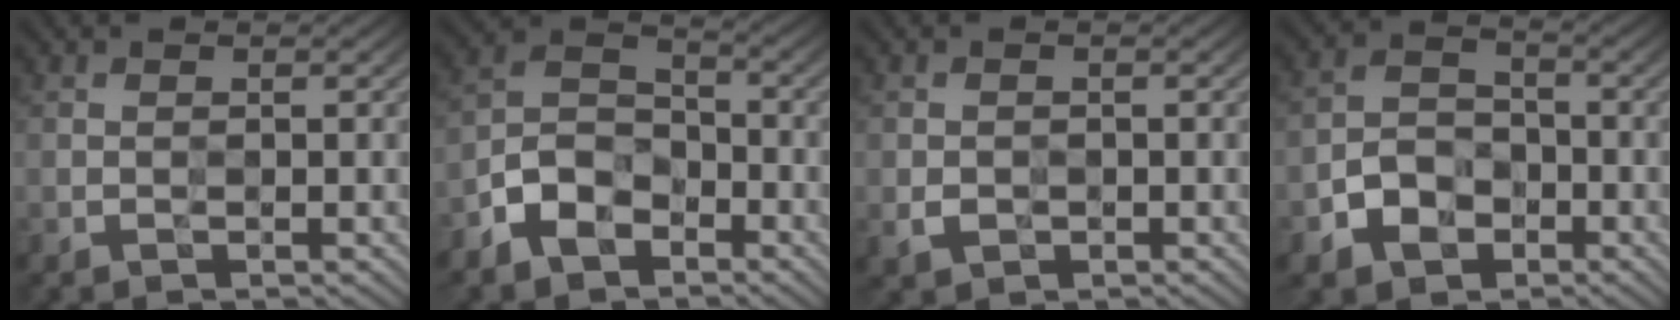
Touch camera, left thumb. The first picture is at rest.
{"total": 7.3, "force": [-4.7, 4.2, 3.7], "torque": [-0.083, 0.002, -0.108]}
{"total": 1.7, "force": [-0.6, 1.3, 0.9], "torque": [-0.018, -0.007, -0.013]}
{"total": 5.6, "force": [-2.9, 3.9, 2.9], "torque": [-0.057, 0.002, -0.064]}